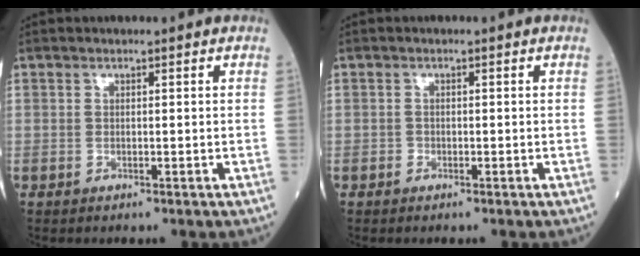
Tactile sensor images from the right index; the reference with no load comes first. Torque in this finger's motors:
{"motor_torque": [-0.02, -0.01, 0.08, -0.01]}